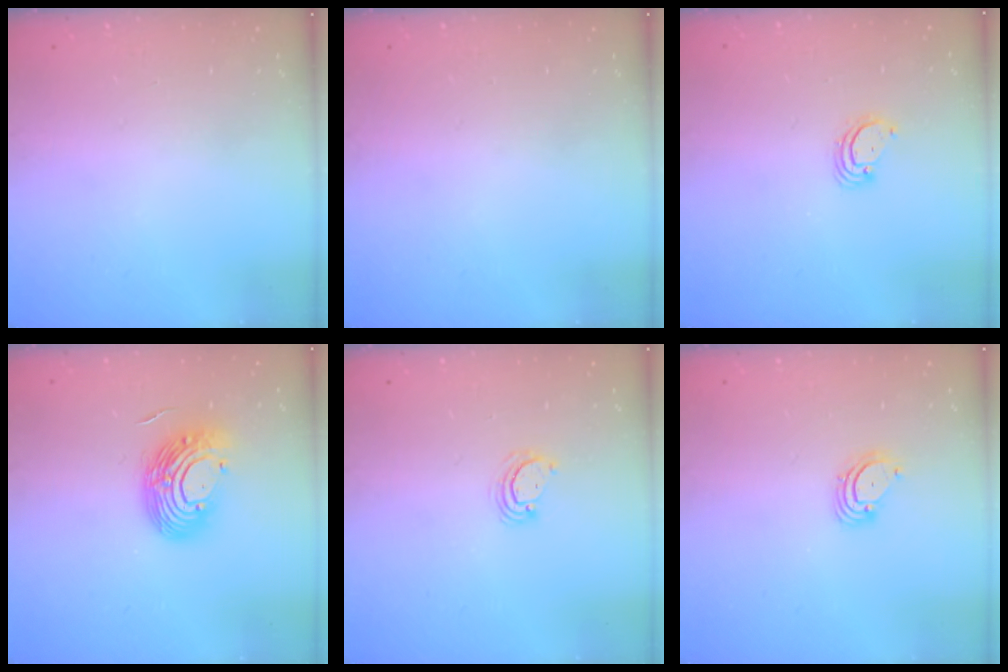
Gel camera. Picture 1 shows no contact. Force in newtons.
{"total": 0.0}
{"total": 2.9, "press": 2.9, "slide": 0.3}
{"total": 12.8, "press": 12.6, "slide": 2.2}
{"total": 4.0, "press": 4.0, "slide": 0.3}
{"total": 3.5, "press": 3.5, "slide": 0.4}